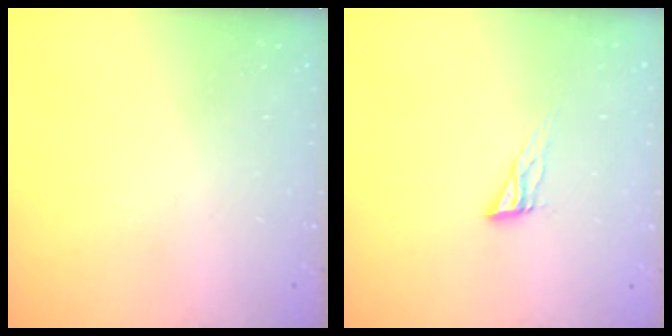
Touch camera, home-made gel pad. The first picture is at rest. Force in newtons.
{"total": 6.9, "press": 6.8, "slide": 0.5}